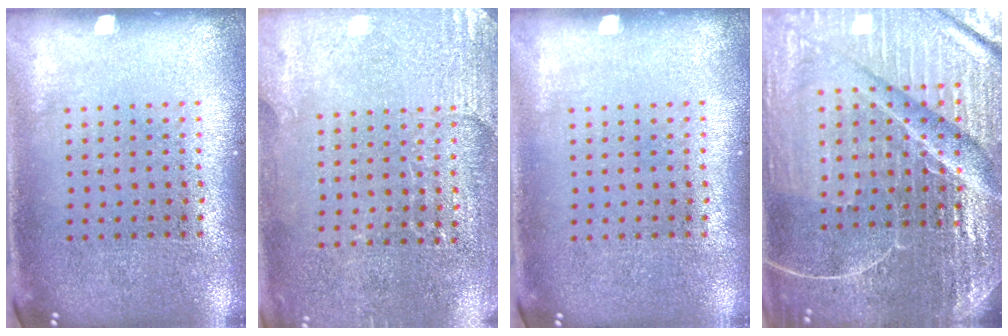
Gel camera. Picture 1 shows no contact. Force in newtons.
{"total": 2.8, "press": 2.7, "slide": 0.8}
{"total": 0.0}
{"total": 6.8, "press": 6.0, "slide": 3.2}